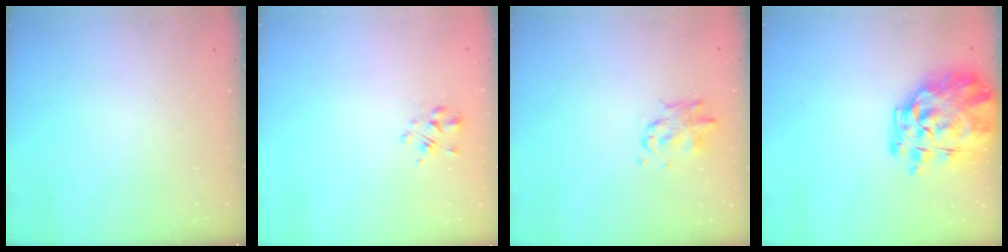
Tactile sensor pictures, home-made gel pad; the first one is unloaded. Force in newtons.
{"total": 2.2, "press": 2.1, "slide": 0.6}
{"total": 4.2, "press": 4.1, "slide": 0.7}
{"total": 13.5, "press": 12.8, "slide": 4.3}